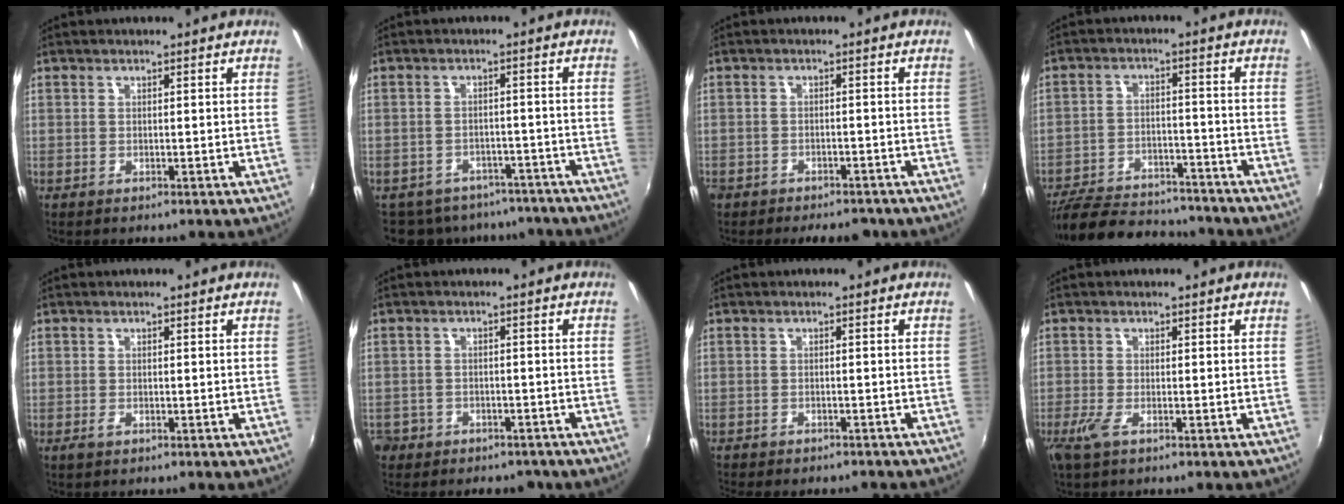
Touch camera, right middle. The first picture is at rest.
{"total": 13.9, "force": [-11.4, 6.8, 4.1], "torque": [-0.094, 0.006, -0.139]}
{"total": 8.0, "force": [-6.3, 3.8, 3.0], "torque": [-0.081, -0.012, -0.090]}
{"total": 19.1, "force": [-16.6, 5.8, 7.4], "torque": [-0.167, -0.007, -0.242]}
{"total": 1.0, "force": [-0.6, 0.4, 0.6], "torque": [-0.012, -0.003, -0.012]}
{"total": 7.6, "force": [-4.9, 5.4, 1.9], "torque": [-0.061, 0.012, -0.064]}
{"total": 6.4, "force": [-5.7, 1.6, 2.5], "torque": [-0.059, -0.016, -0.082]}
{"total": 2.5, "force": [-1.4, 0.3, 2.1], "torque": [-0.045, -0.009, -0.027]}